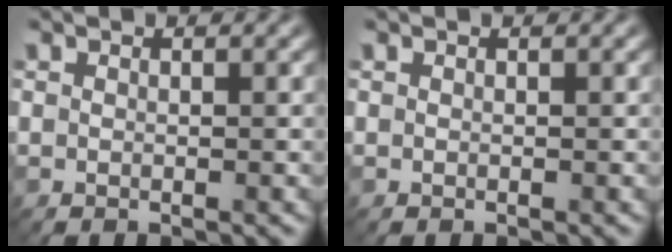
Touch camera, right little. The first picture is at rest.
{"total": 0.0}